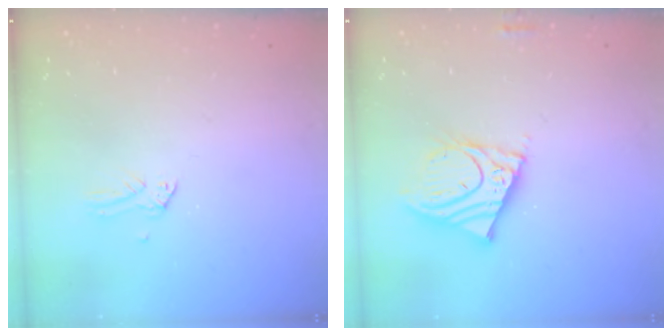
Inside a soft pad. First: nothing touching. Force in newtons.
{"total": 12.9, "press": 12.7, "slide": 2.2}